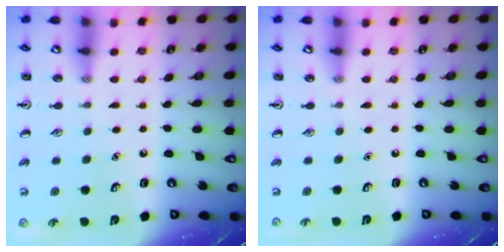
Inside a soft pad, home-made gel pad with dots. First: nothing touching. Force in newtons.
{"total": 0.0}